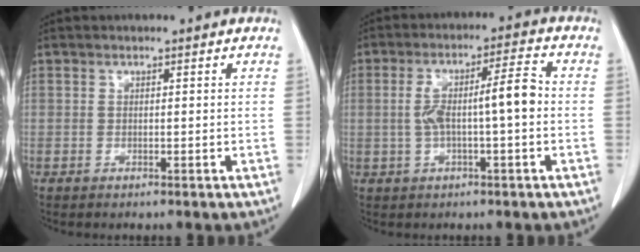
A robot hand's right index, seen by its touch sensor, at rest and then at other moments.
{"total": 7.7, "force": [-0.4, 1.0, 7.6], "torque": [-0.142, 0.025, -0.006]}